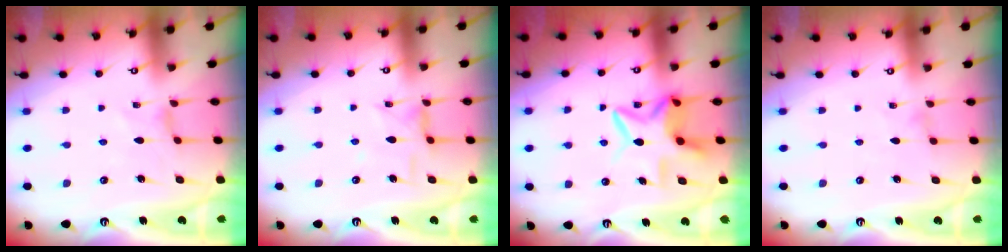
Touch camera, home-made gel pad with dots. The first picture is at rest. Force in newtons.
{"total": 4.4, "press": 4.4, "slide": 0.3}
{"total": 8.7, "press": 8.5, "slide": 1.6}
{"total": 0.0}